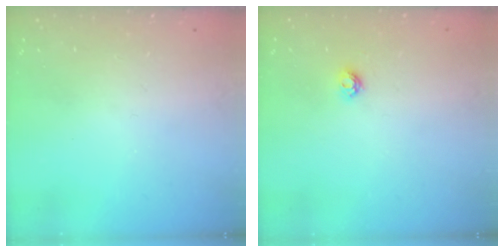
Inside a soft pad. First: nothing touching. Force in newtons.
{"total": 3.6, "press": 3.5, "slide": 0.3}